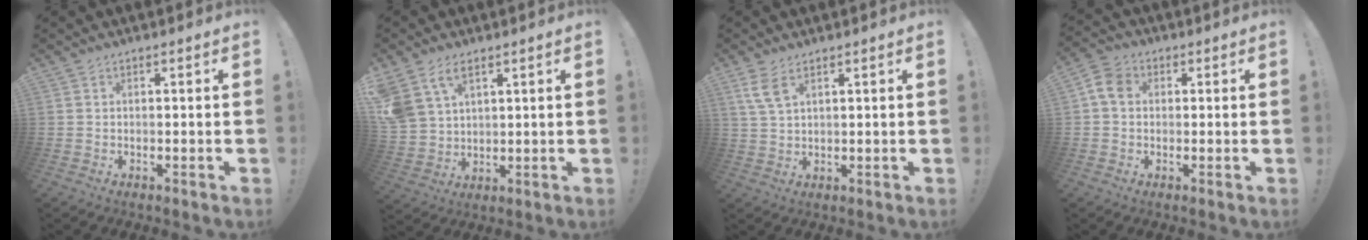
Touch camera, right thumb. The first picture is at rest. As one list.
[{"total": 8.7, "force": [5.3, 5.4, 4.3], "torque": [-0.095, -0.022, 0.112]}, {"total": 5.7, "force": [3.2, 2.3, 4.1], "torque": [-0.075, -0.010, 0.062]}, {"total": 6.6, "force": [1.1, 5.1, 4.0], "torque": [-0.070, 0.009, 0.024]}]